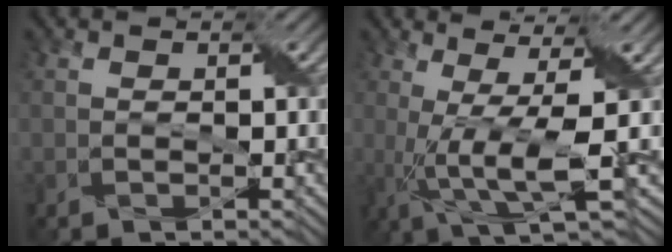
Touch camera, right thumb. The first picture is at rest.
{"total": 8.9, "force": [-0.4, 1.9, 8.6], "torque": [-0.166, 0.006, 0.002]}